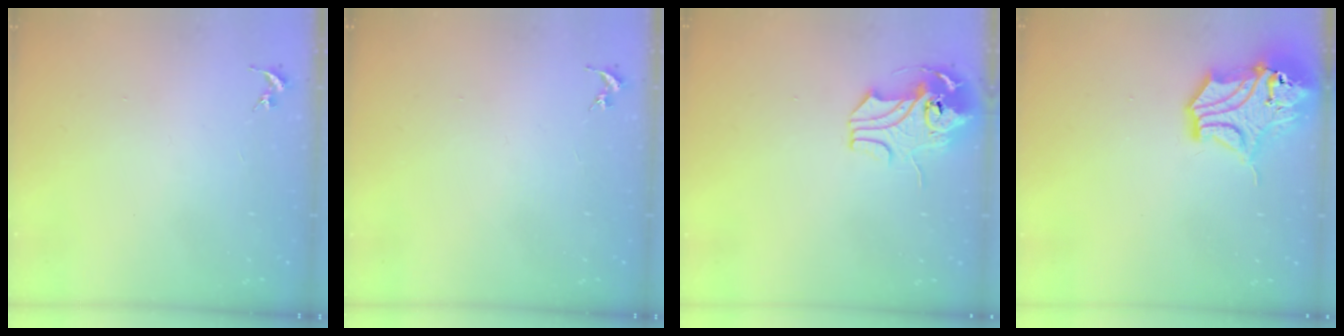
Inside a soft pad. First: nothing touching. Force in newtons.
{"total": 0.0}
{"total": 12.2, "press": 12.1, "slide": 1.7}
{"total": 15.4, "press": 15.3, "slide": 2.2}